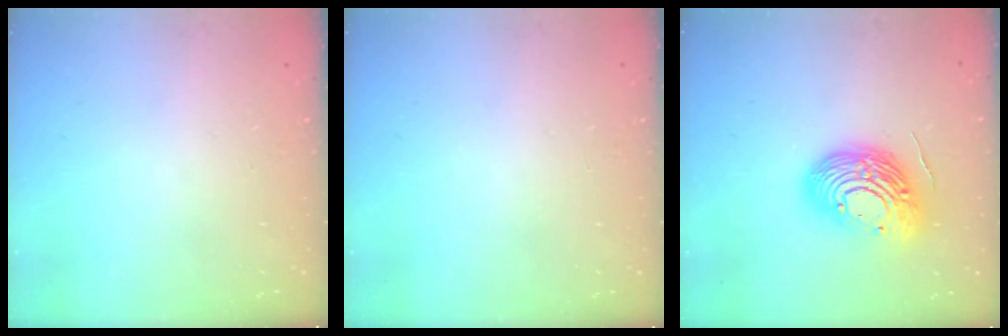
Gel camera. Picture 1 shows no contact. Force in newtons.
{"total": 0.0}
{"total": 17.3, "press": 17.3, "slide": 1.4}